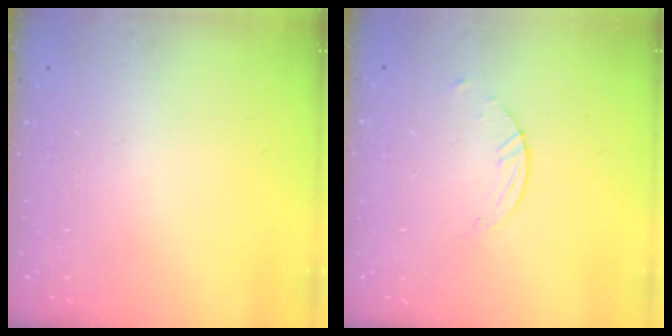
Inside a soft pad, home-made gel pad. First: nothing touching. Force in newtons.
{"total": 1.8, "press": 1.8, "slide": 0.1}